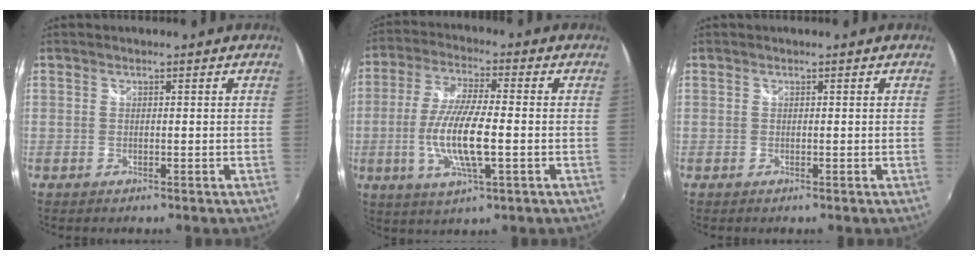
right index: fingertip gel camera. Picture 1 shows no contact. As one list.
[{"total": 11.9, "force": [-2.3, 2.7, 11.3], "torque": [-0.229, -0.010, -0.046]}, {"total": 0.0}]